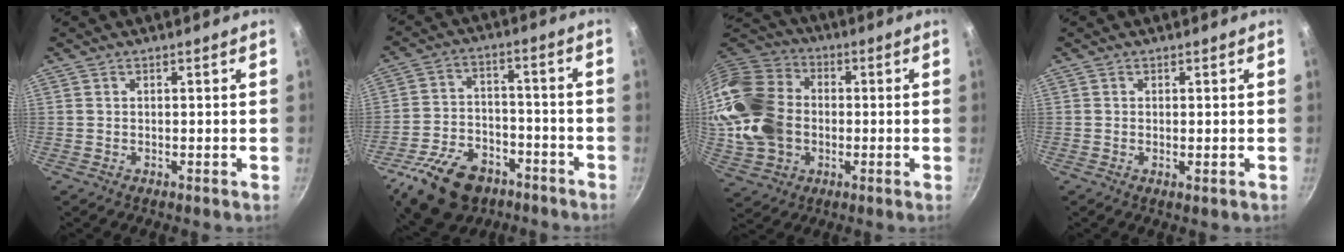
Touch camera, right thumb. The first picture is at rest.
{"total": 17.2, "force": [-10.3, 10.5, 8.9], "torque": [-0.140, 0.053, -0.165]}
{"total": 19.5, "force": [-0.9, 15.0, 12.3], "torque": [-0.234, 0.027, -0.014]}
{"total": 0.9, "force": [-0.1, 0.2, 0.9], "torque": [-0.017, -0.004, -0.003]}